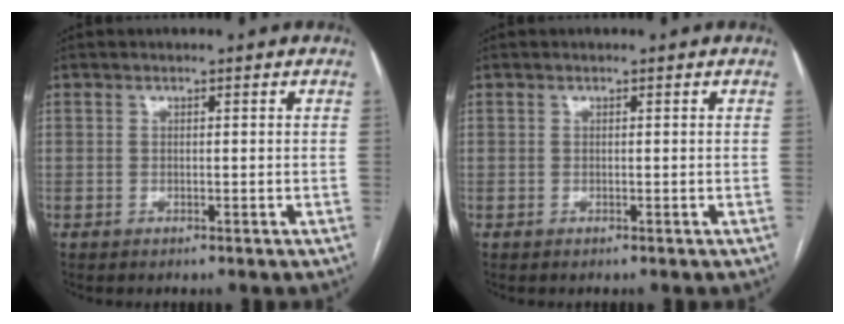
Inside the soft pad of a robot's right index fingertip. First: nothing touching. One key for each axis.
{"total": 0.0}